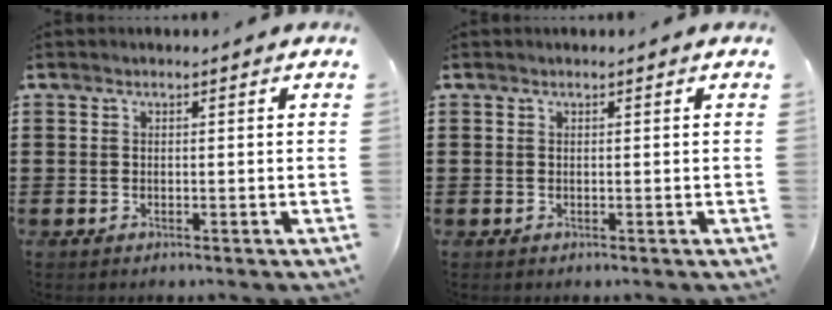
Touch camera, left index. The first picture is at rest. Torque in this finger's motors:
{"motor_torque": [0.73, 0.73, -0.20, 0.00]}